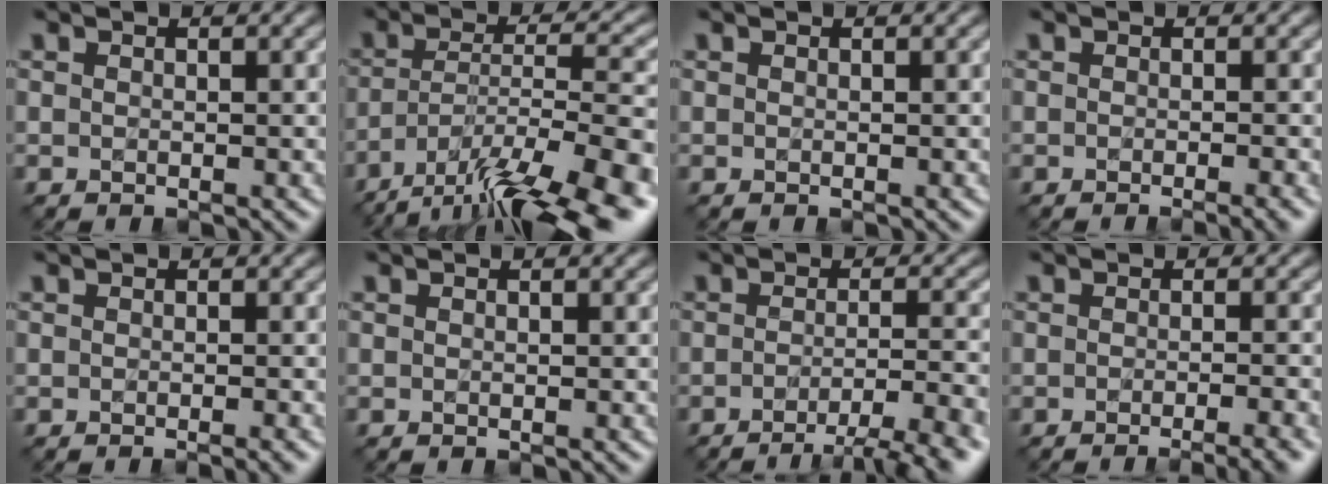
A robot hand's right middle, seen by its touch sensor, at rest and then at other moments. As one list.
[{"total": 14.4, "force": [-9.7, 4.0, 9.8], "torque": [-0.190, -0.009, -0.155]}, {"total": 0.0}, {"total": 2.4, "force": [-1.1, 0.5, 2.0], "torque": [-0.018, -0.004, -0.017]}, {"total": 1.5, "force": [-0.6, 0.3, 1.3], "torque": [-0.011, -0.004, -0.011]}, {"total": 0.0}, {"total": 6.5, "force": [-3.8, 1.5, 5.0], "torque": [-0.062, 0.000, -0.053]}, {"total": 5.0, "force": [-2.7, 1.3, 4.0], "torque": [-0.031, 0.002, -0.030]}]